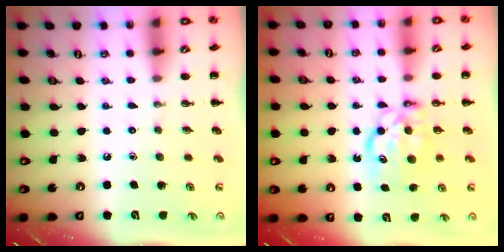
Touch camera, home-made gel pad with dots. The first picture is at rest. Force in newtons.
{"total": 7.2, "press": 7.2, "slide": 0.4}